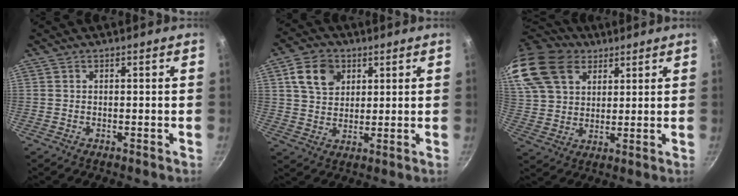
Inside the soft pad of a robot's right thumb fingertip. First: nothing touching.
{"total": 8.7, "force": [3.4, 6.5, 4.7], "torque": [-0.061, -0.001, 0.058]}
{"total": 17.2, "force": [10.7, 11.2, 7.5], "torque": [-0.141, -0.014, 0.205]}